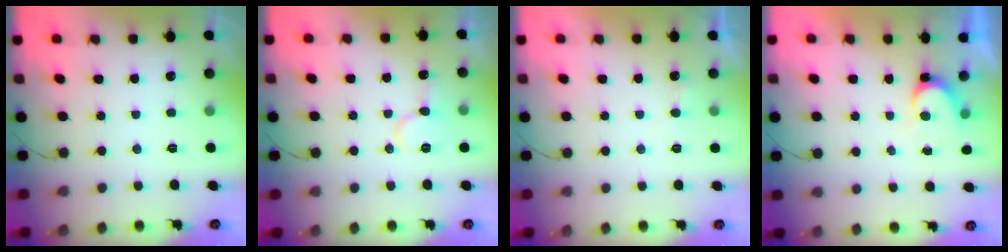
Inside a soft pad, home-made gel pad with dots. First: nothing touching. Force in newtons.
{"total": 8.7, "press": 8.7, "slide": 1.0}
{"total": 4.0, "press": 4.0, "slide": 0.3}
{"total": 5.1, "press": 5.1, "slide": 0.2}